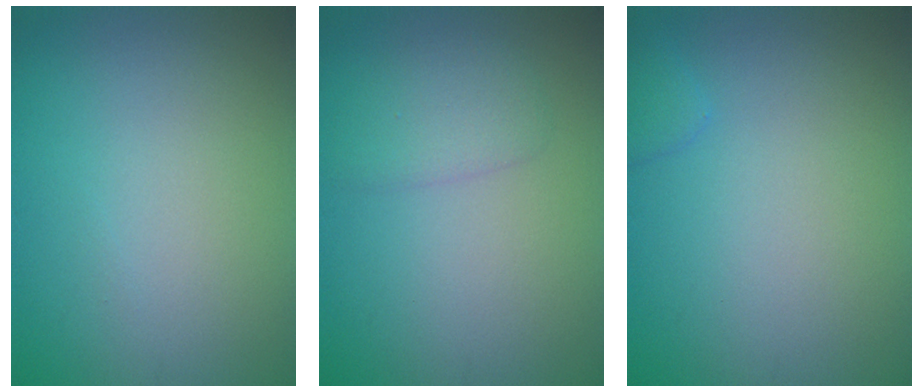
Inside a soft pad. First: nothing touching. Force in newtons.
{"total": 1.9, "press": 1.9, "slide": 0.1}
{"total": 1.0, "press": 1.0, "slide": 0.1}